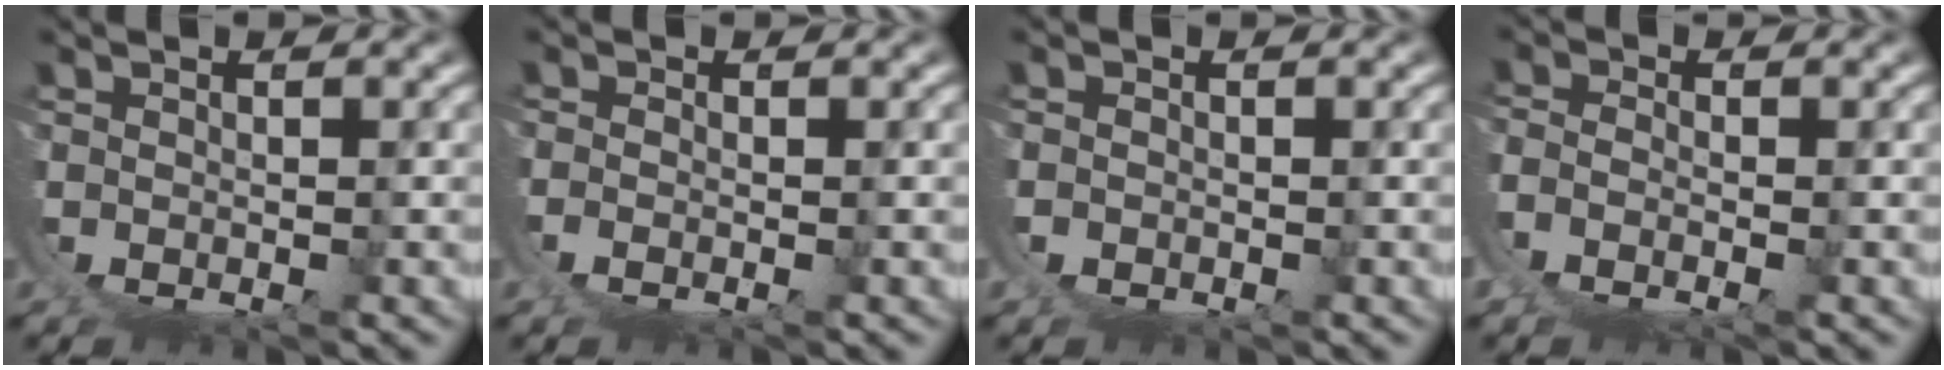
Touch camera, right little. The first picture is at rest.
{"total": 1.3, "force": [0.2, 0.5, 1.2], "torque": [-0.032, -0.007, 0.008]}
{"total": 1.3, "force": [0.3, 1.2, 0.3], "torque": [-0.017, 0.000, 0.003]}
{"total": 4.7, "force": [0.4, 3.8, 2.8], "torque": [-0.084, -0.018, 0.007]}